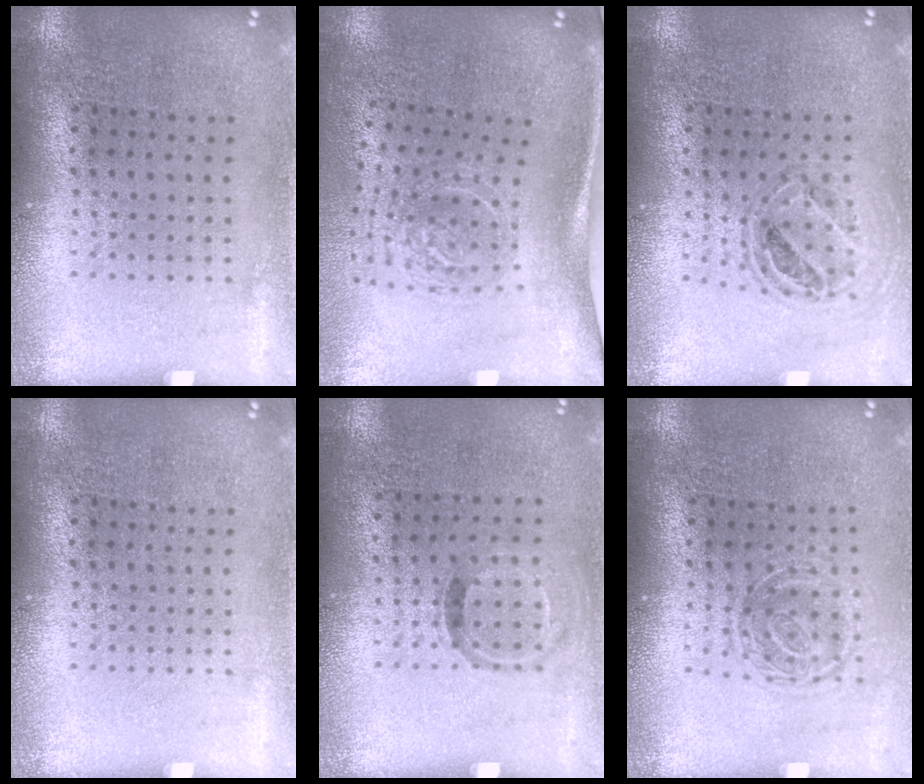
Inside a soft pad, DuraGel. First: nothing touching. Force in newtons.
{"total": 1.9, "press": 1.4, "slide": 1.4}
{"total": 0.8, "press": 0.8, "slide": 0.1}
{"total": 0.0}
{"total": 0.8, "press": 0.6, "slide": 0.6}
{"total": 1.3, "press": 1.0, "slide": 0.8}